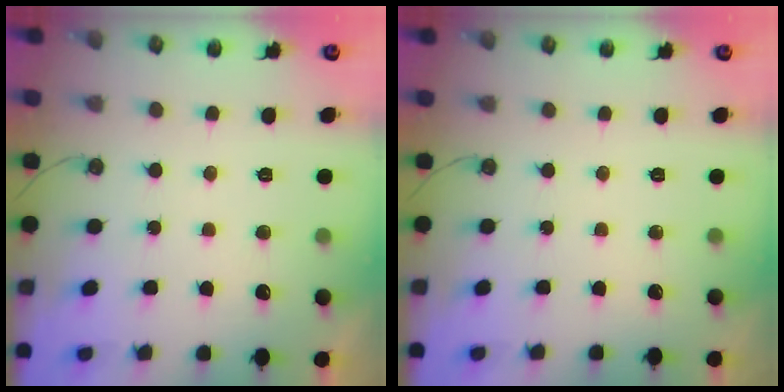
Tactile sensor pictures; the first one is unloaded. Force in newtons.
{"total": 0.0}